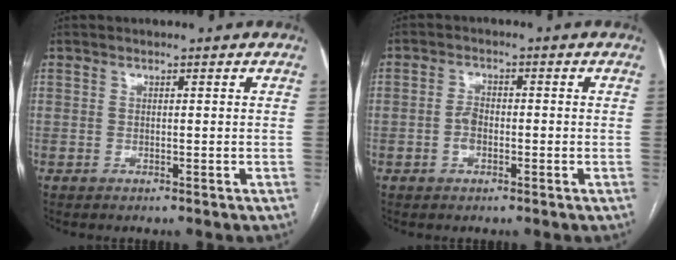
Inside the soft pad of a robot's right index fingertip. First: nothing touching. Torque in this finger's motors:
{"motor_torque": [0.69, 0.03, 0.29, 0.06]}